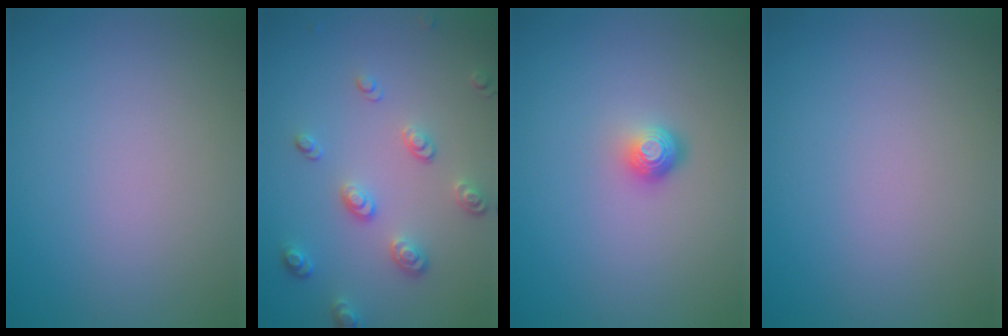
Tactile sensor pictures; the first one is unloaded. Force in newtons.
{"total": 3.3, "press": 2.6, "slide": 1.9}
{"total": 1.8, "press": 1.2, "slide": 1.3}
{"total": 0.0}